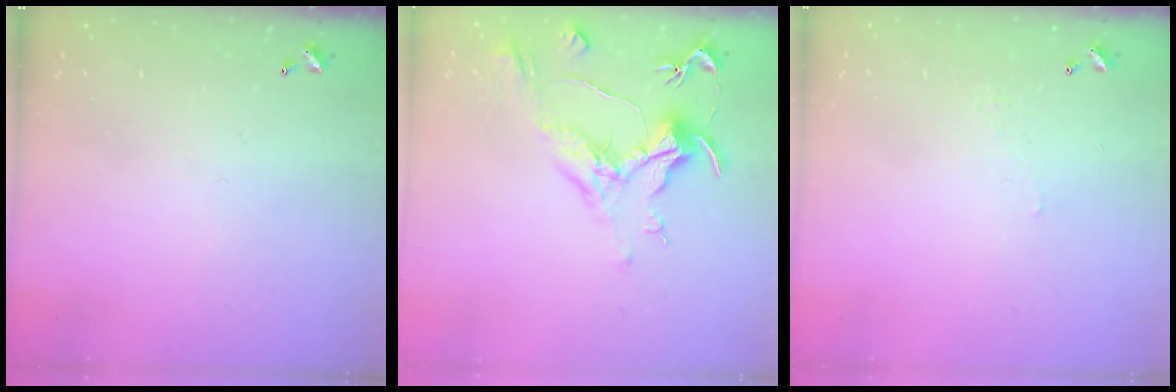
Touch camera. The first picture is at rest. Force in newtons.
{"total": 1.1, "press": 0.1, "slide": 1.1}
{"total": 2.2, "press": 2.2, "slide": 0.5}